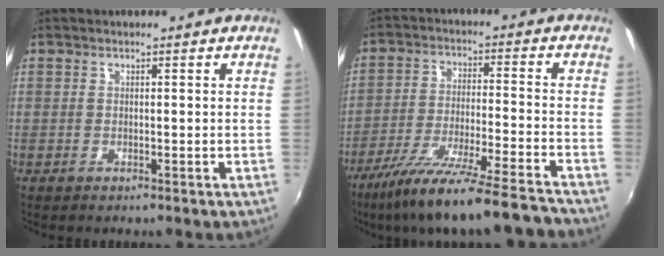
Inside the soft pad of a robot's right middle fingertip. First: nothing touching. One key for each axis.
{"total": 19.0, "fx": -16.3, "fy": 0.1, "fz": 9.7, "tx": -0.180, "ty": -0.051, "tz": -0.261}